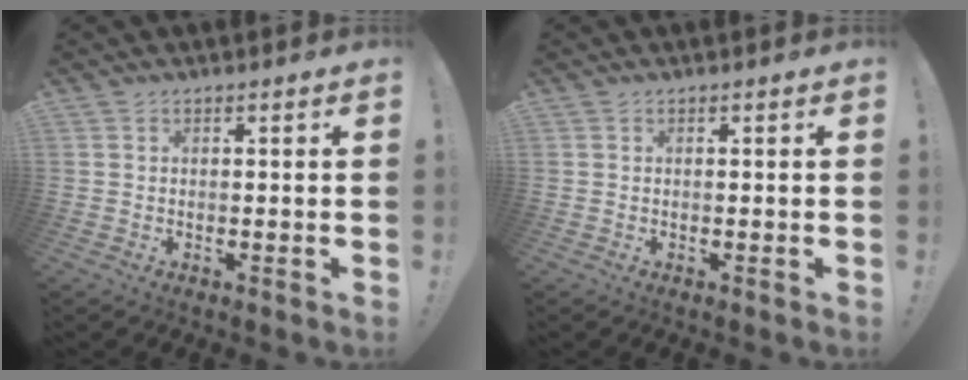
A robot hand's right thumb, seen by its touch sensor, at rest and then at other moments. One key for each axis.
{"total": 0.0}